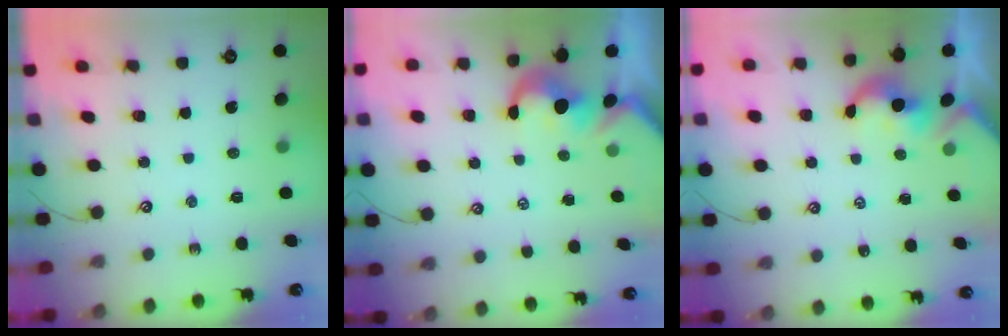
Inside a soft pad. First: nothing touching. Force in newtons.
{"total": 1.4, "press": 1.0, "slide": 0.9}
{"total": 2.2, "press": 2.1, "slide": 0.3}